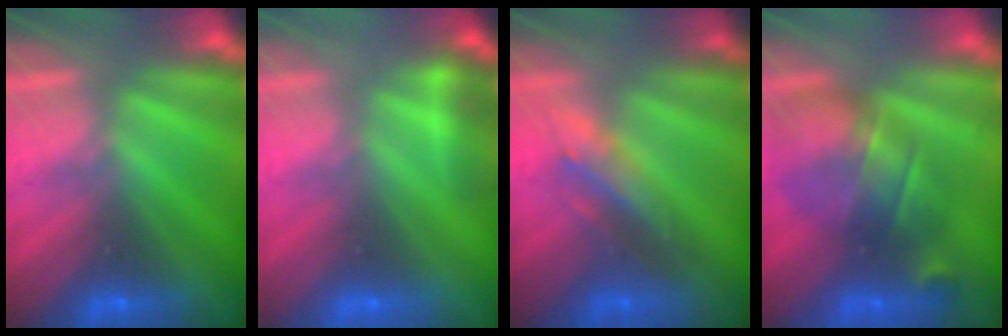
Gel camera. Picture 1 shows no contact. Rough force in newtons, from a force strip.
{"total": 2.5}
{"total": 2.9}
{"total": 7.2}